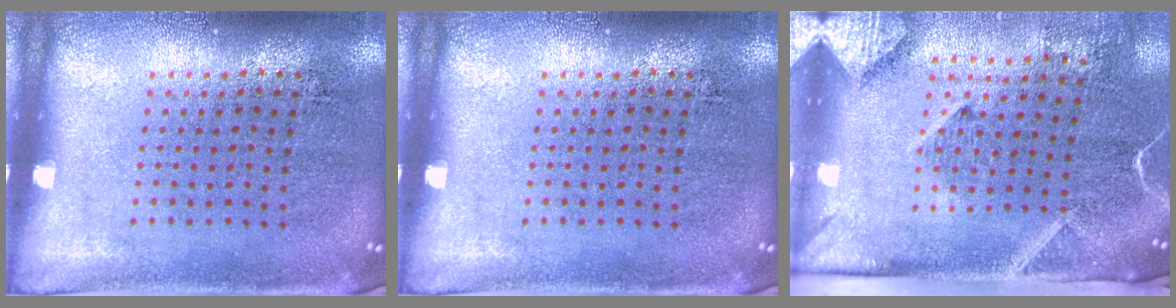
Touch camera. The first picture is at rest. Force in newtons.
{"total": 0.0}
{"total": 2.9, "press": 2.1, "slide": 2.0}